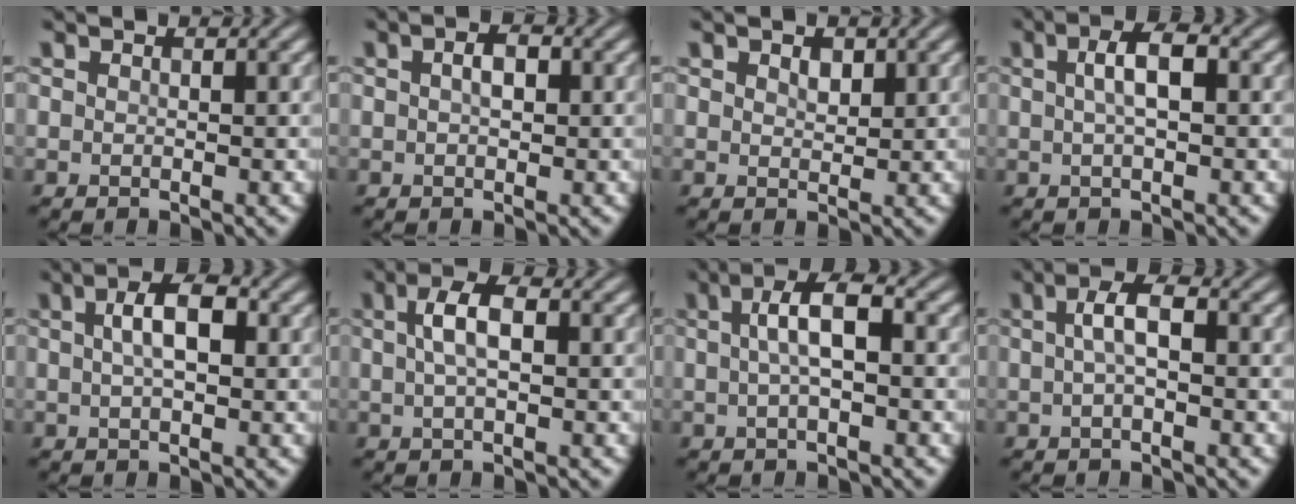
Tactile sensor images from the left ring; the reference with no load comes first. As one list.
[{"total": 1.9, "force": [0.3, 1.1, 1.6], "torque": [-0.026, 0.003, 0.002]}, {"total": 1.3, "force": [0.7, 0.8, 0.8], "torque": [-0.012, -0.001, 0.014]}, {"total": 3.1, "force": [0.5, 1.0, 2.9], "torque": [-0.054, 0.007, 0.006]}, {"total": 3.8, "force": [0.8, 1.6, 3.4], "torque": [-0.060, 0.009, 0.010]}, {"total": 3.2, "force": [0.6, 1.3, 2.8], "torque": [-0.057, 0.007, 0.007]}, {"total": 4.0, "force": [0.4, 1.2, 3.8], "torque": [-0.069, 0.010, 0.004]}, {"total": 2.7, "force": [0.1, 0.9, 2.6], "torque": [-0.052, 0.006, 0.000]}]